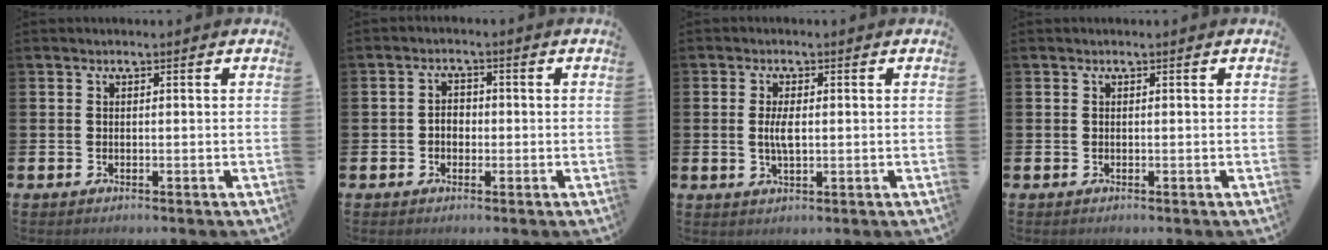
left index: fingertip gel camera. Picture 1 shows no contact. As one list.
[{"total": 2.3, "force": [-0.4, 1.8, 1.4], "torque": [-0.015, 0.002, -0.012]}, {"total": 3.3, "force": [0.3, 1.3, 3.1], "torque": [-0.048, 0.000, 0.001]}, {"total": 0.0}]